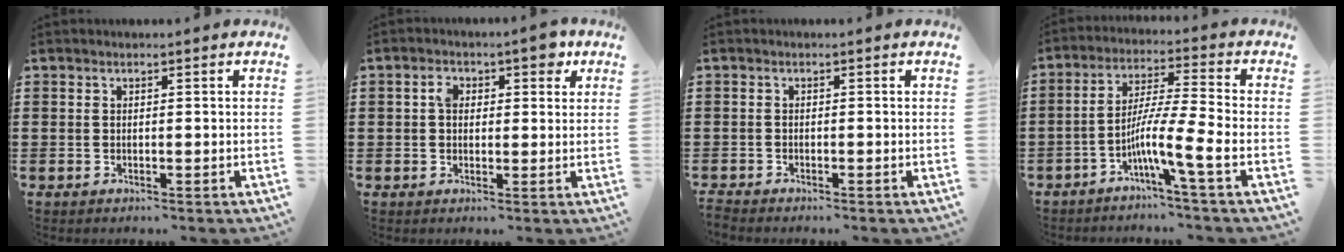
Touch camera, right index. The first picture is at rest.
{"total": 4.5, "force": [1.6, 2.4, 3.4], "torque": [-0.051, 0.002, 0.020]}
{"total": 0.8, "force": [-0.8, -0.1, -0.1], "torque": [0.000, 0.001, -0.016]}
{"total": 8.8, "force": [-4.0, 0.0, 7.8], "torque": [-0.148, -0.008, -0.077]}